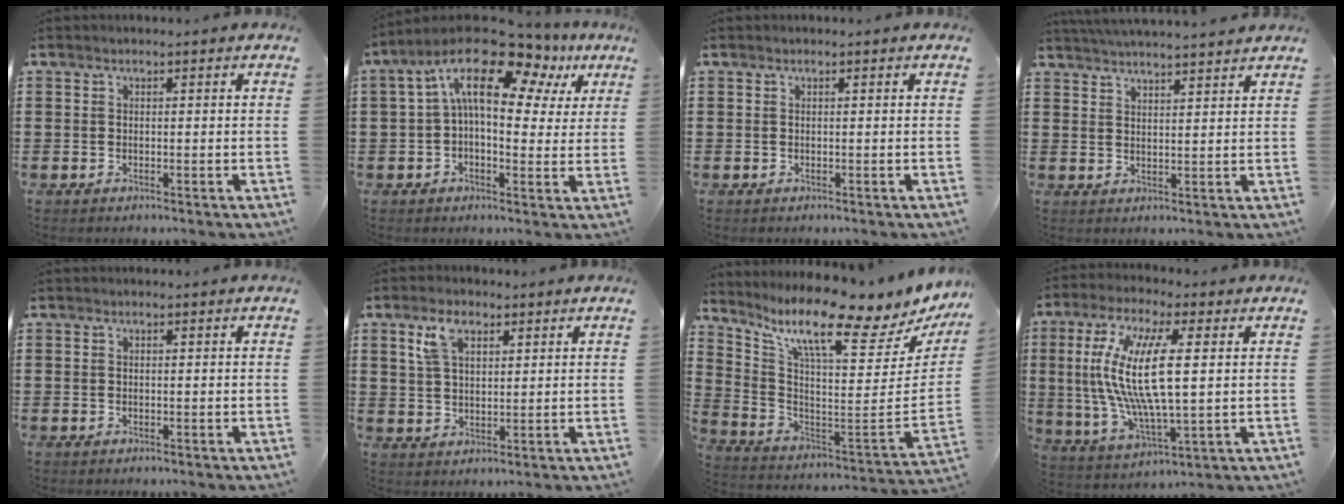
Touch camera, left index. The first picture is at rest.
{"total": 14.6, "force": [7.8, 6.1, 10.7], "torque": [-0.203, -0.032, 0.132]}
{"total": 0.0}
{"total": 3.5, "force": [3.4, -0.4, 0.4], "torque": [-0.017, -0.014, 0.062]}
{"total": 0.0}
{"total": 5.1, "force": [3.0, 2.6, 3.3], "torque": [-0.068, 0.007, 0.052]}
{"total": 10.7, "force": [7.6, 0.4, 7.5], "torque": [-0.153, -0.078, 0.115]}
{"total": 13.8, "force": [2.5, 4.3, 12.8], "torque": [-0.273, -0.005, 0.040]}